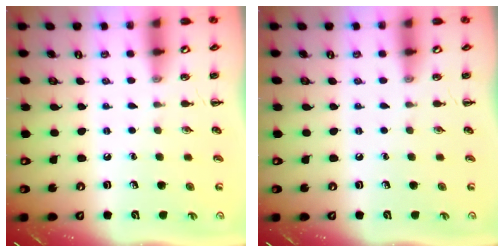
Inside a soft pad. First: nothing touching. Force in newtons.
{"total": 0.0}